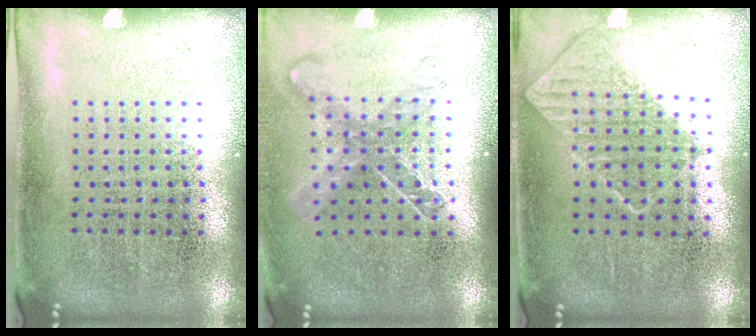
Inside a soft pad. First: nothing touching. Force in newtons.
{"total": 1.5, "press": 1.2, "slide": 0.8}
{"total": 0.8, "press": 0.8, "slide": 0.2}